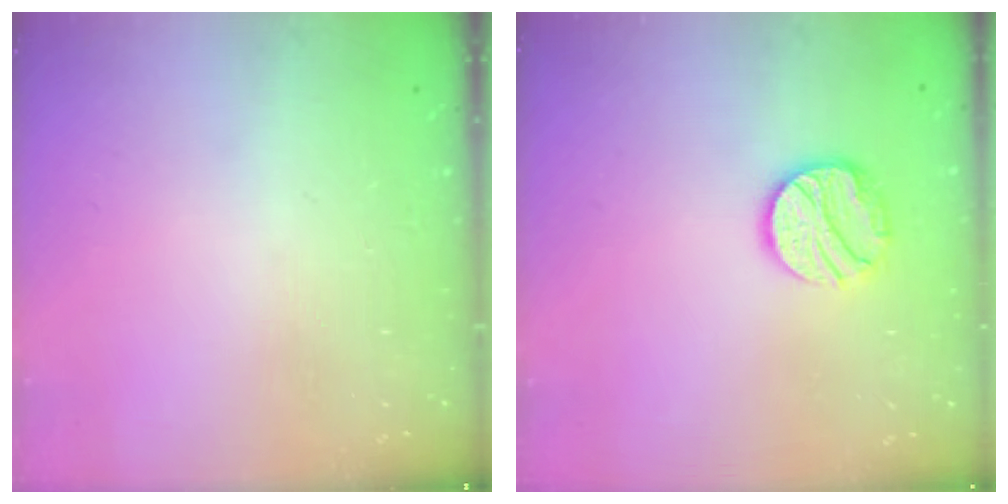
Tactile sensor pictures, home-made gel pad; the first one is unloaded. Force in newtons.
{"total": 12.0, "press": 12.0, "slide": 0.8}